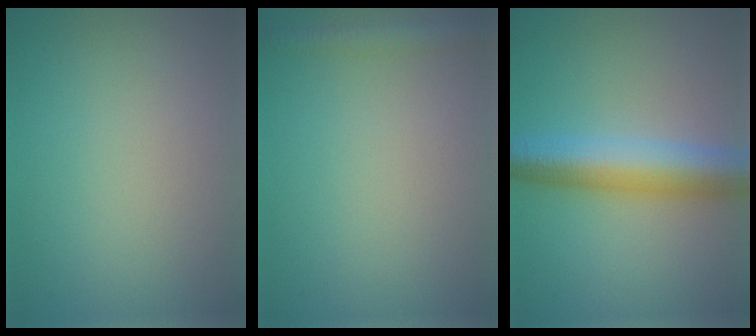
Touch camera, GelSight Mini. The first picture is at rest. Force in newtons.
{"total": 2.1, "press": 2.1, "slide": 0.1}
{"total": 7.0, "press": 7.0, "slide": 0.2}